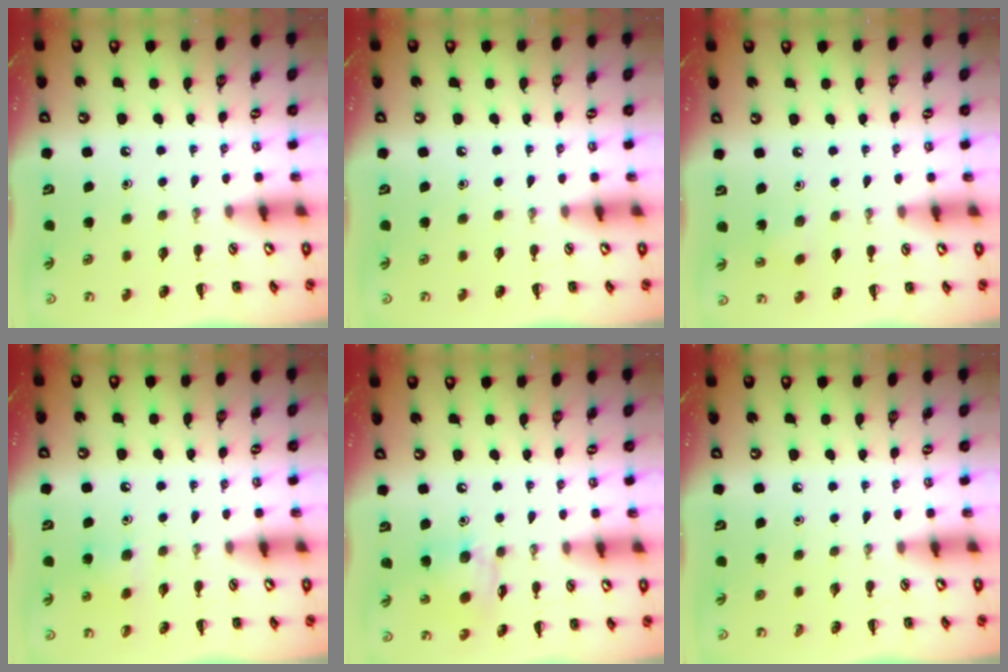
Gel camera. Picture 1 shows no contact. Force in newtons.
{"total": 0.0}
{"total": 1.4, "press": 1.3, "slide": 0.5}
{"total": 6.9, "press": 6.7, "slide": 1.9}
{"total": 9.6, "press": 9.5, "slide": 1.0}
{"total": 0.0}